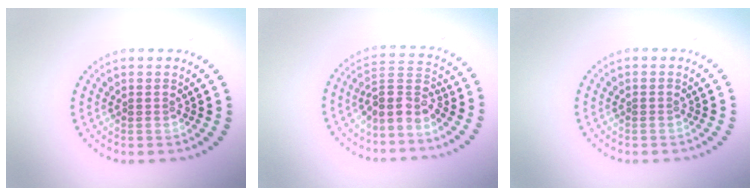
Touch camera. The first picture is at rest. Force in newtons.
{"total": 3.2, "press": 2.5, "slide": 2.0}
{"total": 0.0}